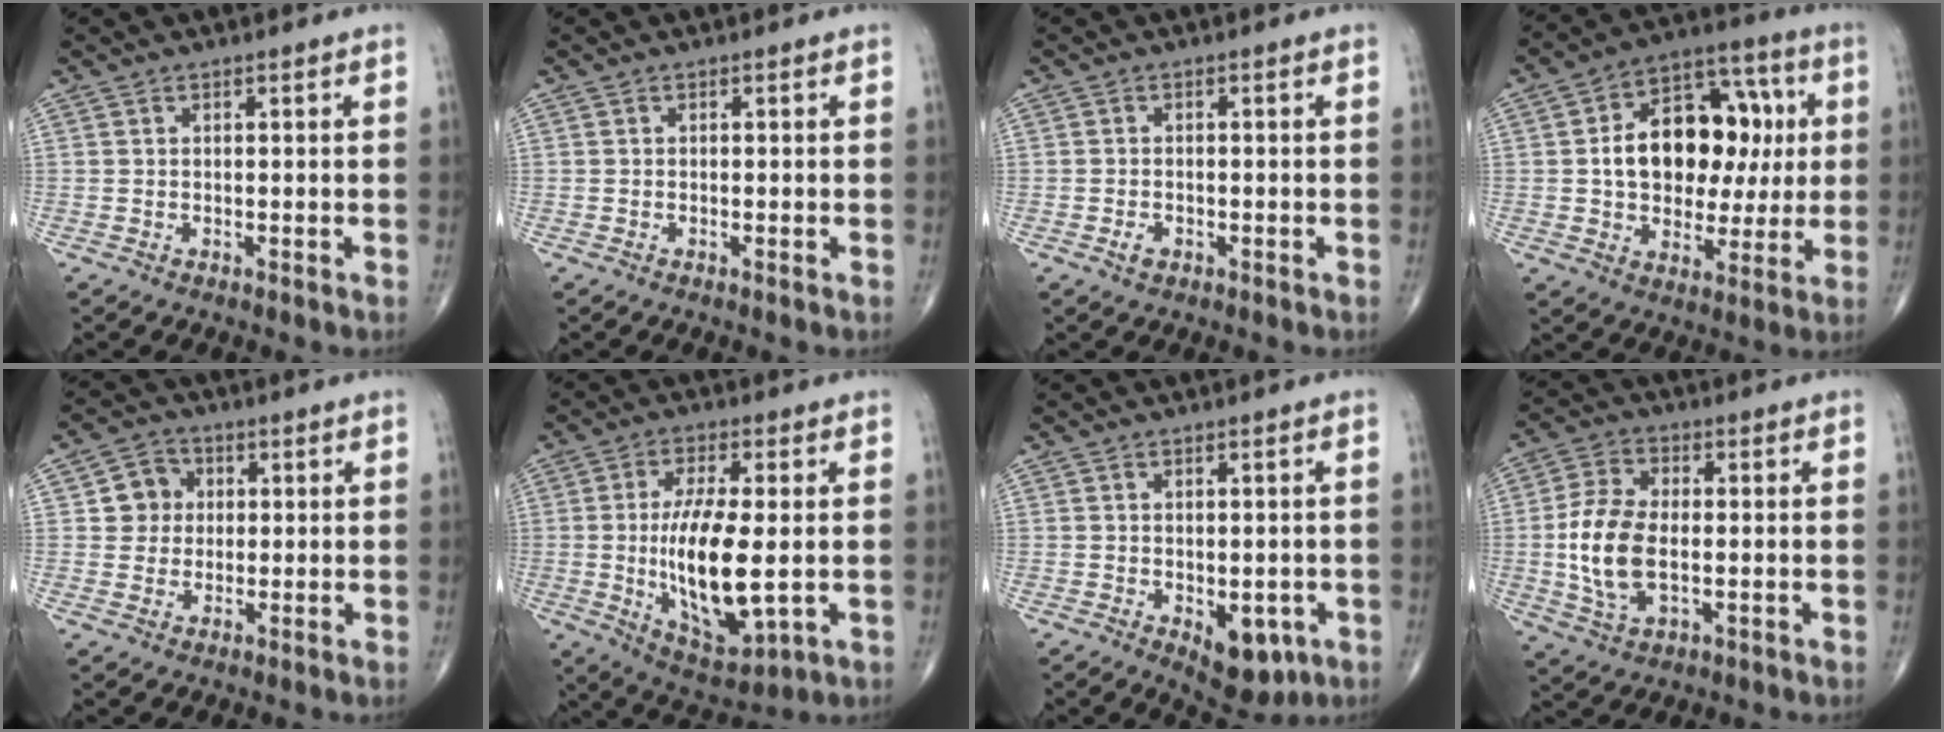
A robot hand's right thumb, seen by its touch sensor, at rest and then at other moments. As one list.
[{"total": 0.0}, {"total": 1.8, "force": [-0.8, 1.2, 1.1], "torque": [-0.017, 0.004, -0.013]}, {"total": 19.6, "force": [2.0, 13.3, 14.3], "torque": [-0.174, 0.029, 0.034]}, {"total": 5.8, "force": [0.9, 5.5, 1.8], "torque": [0.004, 0.005, 0.008]}, {"total": 16.2, "force": [-1.1, 5.9, 15.0], "torque": [-0.268, -0.016, -0.006]}, {"total": 11.0, "force": [-3.7, 6.1, 8.5], "torque": [-0.079, 0.002, -0.035]}, {"total": 12.0, "force": [-1.0, 6.5, 10.1], "torque": [-0.206, 0.003, -0.019]}]